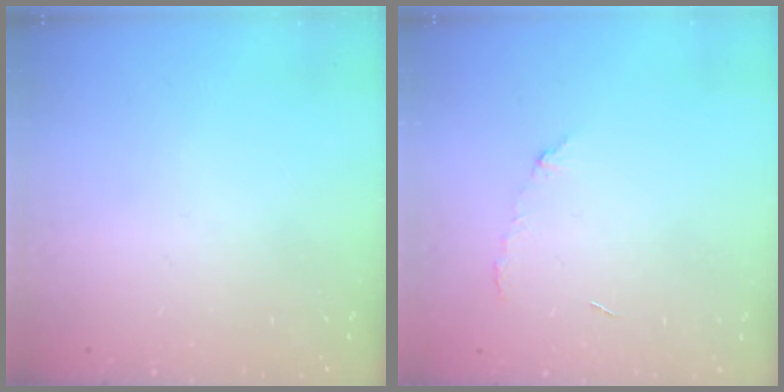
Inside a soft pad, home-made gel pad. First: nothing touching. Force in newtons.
{"total": 4.8, "press": 4.7, "slide": 0.4}